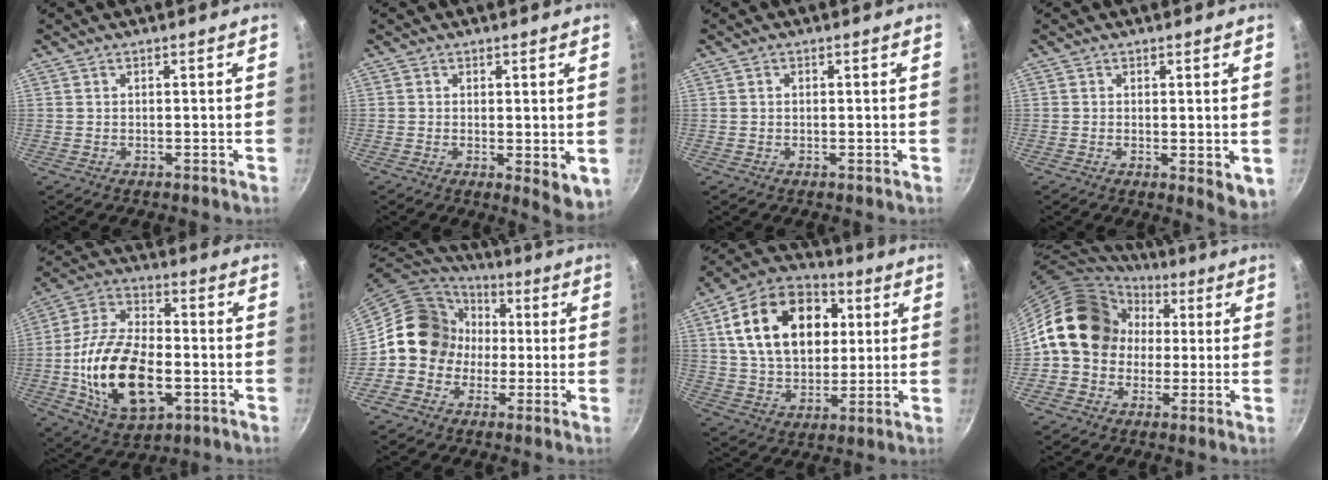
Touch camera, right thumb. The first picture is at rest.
{"total": 5.5, "force": [0.0, 2.4, 5.0], "torque": [-0.069, -0.019, 0.001]}
{"total": 0.9, "force": [0.2, 0.7, 0.5], "torque": [-0.007, 0.005, 0.003]}
{"total": 4.5, "force": [0.3, 2.0, 4.0], "torque": [-0.054, -0.013, 0.004]}
{"total": 21.3, "force": [-4.2, 12.1, 17.0], "torque": [-0.305, 0.026, -0.072]}
{"total": 13.9, "force": [-0.2, 12.5, 6.1], "torque": [-0.055, 0.034, -0.021]}
{"total": 22.4, "force": [5.4, 15.5, 15.3], "torque": [-0.232, 0.008, 0.085]}
{"total": 16.6, "force": [2.3, 13.8, 8.9], "torque": [-0.115, 0.037, 0.027]}